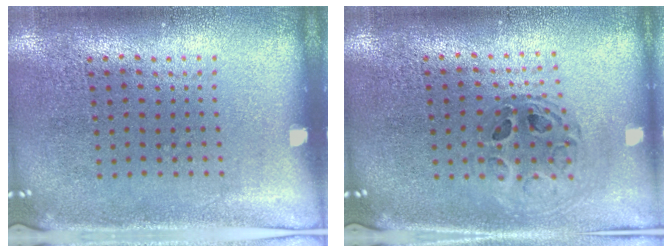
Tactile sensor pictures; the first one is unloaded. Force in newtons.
{"total": 0.7, "press": 0.7, "slide": 0.1}